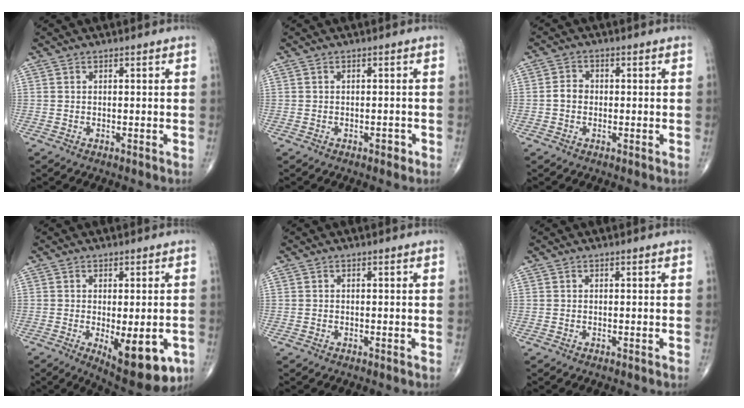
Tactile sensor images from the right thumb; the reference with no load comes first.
{"total": 1.2, "force": [-0.7, 0.7, 0.7], "torque": [-0.004, 0.001, -0.011]}
{"total": 2.8, "force": [-0.4, 2.3, 1.5], "torque": [-0.019, 0.010, -0.013]}
{"total": 12.7, "force": [-4.2, 4.9, 10.9], "torque": [-0.133, -0.014, -0.046]}
{"total": 0.0}
{"total": 0.0}